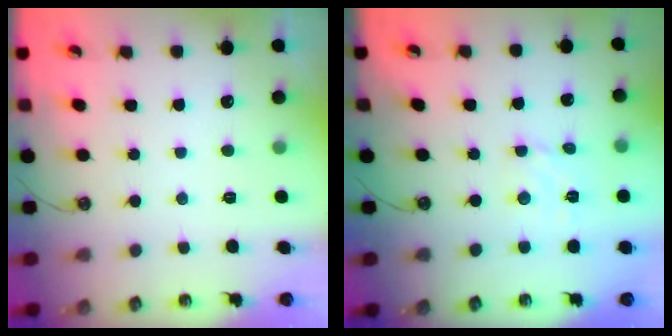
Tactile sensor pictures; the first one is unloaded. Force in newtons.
{"total": 2.6, "press": 2.6, "slide": 0.4}